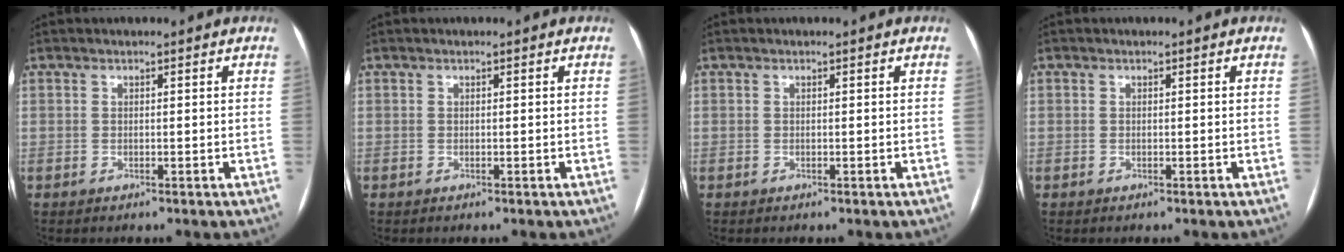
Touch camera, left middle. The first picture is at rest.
{"total": 0.0}
{"total": 0.0}
{"total": 0.0}